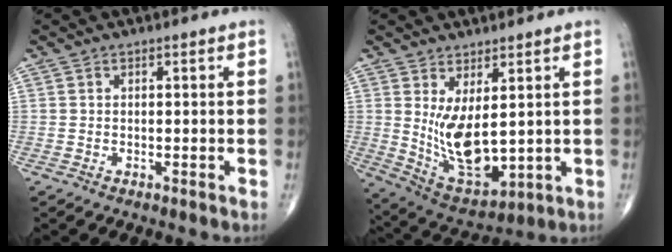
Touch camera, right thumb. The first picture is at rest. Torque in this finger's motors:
{"motor_torque": [-0.63, 1.00, 1.08, 0.37, 0.10]}